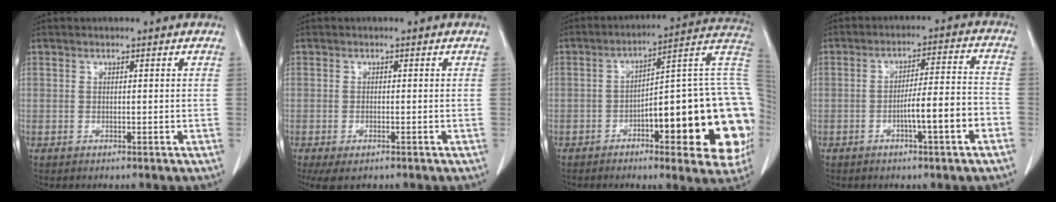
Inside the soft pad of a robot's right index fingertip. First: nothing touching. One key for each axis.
{"total": 3.9, "fx": -2.4, "fy": 1.5, "fz": 2.6, "tx": -0.048, "ty": -0.010, "tz": -0.035}
{"total": 25.3, "fx": -5.0, "fy": 5.4, "fz": 24.2, "tx": -0.233, "ty": 0.029, "tz": -0.057}
{"total": 8.2, "fx": -3.3, "fy": 0.3, "fz": 7.5, "tx": -0.119, "ty": 0.016, "tz": -0.049}